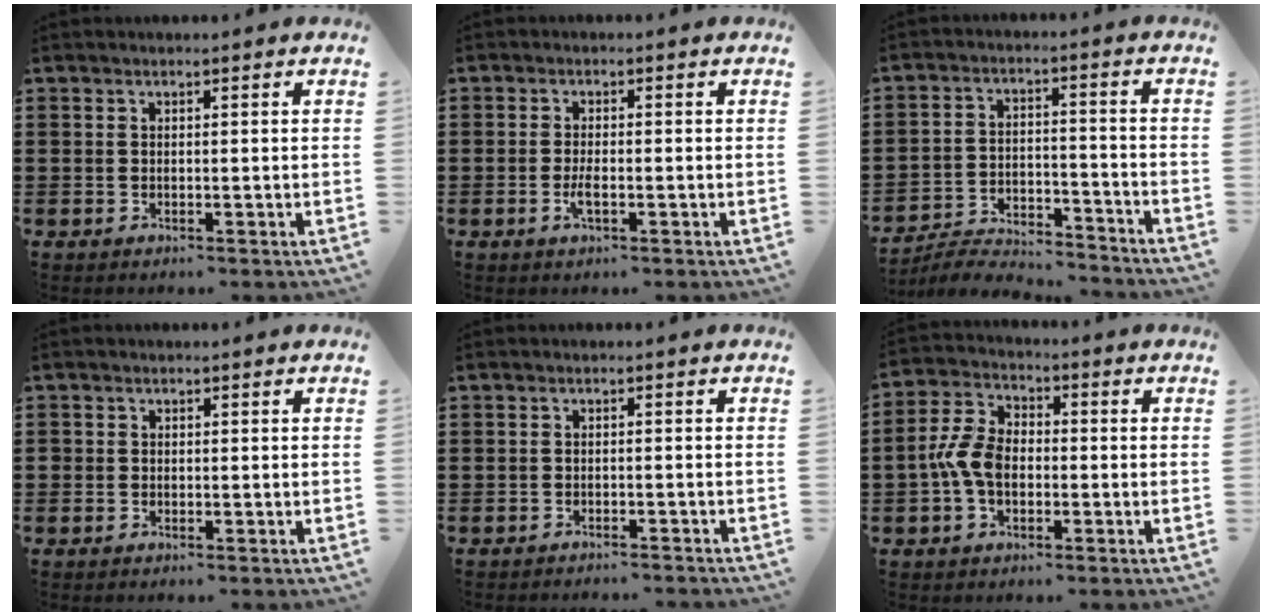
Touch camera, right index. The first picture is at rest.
{"total": 2.3, "force": [-0.8, 0.5, 2.0], "torque": [-0.043, -0.002, -0.016]}
{"total": 5.2, "force": [-5.2, 0.3, 0.8], "torque": [-0.020, 0.007, -0.104]}
{"total": 0.6, "force": [-0.2, 0.6, 0.1], "torque": [-0.002, 0.003, -0.004]}
{"total": 1.2, "force": [-1.1, -0.3, 0.1], "torque": [-0.004, 0.001, -0.022]}
{"total": 7.0, "force": [-2.0, 4.1, 5.3], "torque": [-0.141, -0.002, -0.046]}